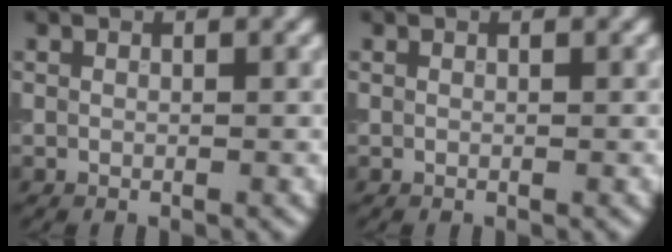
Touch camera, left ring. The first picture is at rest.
{"total": 0.0}